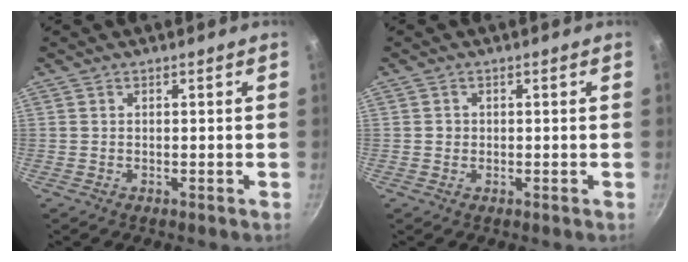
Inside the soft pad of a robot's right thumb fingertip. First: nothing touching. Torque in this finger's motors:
{"motor_torque": [-0.28, 0.98, 0.55, -0.34, -0.03]}